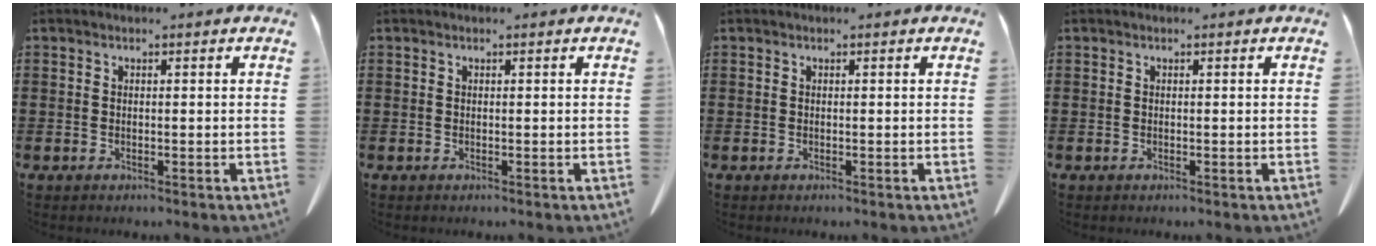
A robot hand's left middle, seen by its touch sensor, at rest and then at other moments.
{"total": 0.0}
{"total": 0.0}
{"total": 0.0}